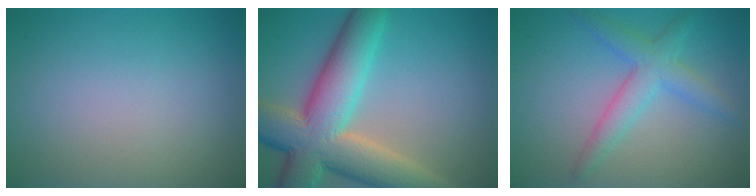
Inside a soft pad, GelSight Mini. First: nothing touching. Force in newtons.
{"total": 11.5, "press": 11.5, "slide": 0.7}
{"total": 3.7, "press": 3.7, "slide": 0.1}